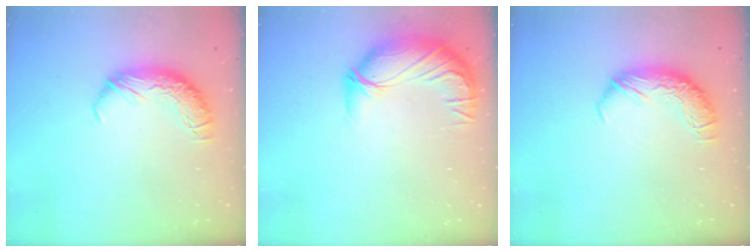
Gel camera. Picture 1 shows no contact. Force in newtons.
{"total": 2.8, "press": 0.5, "slide": 2.8}
{"total": 0.0}